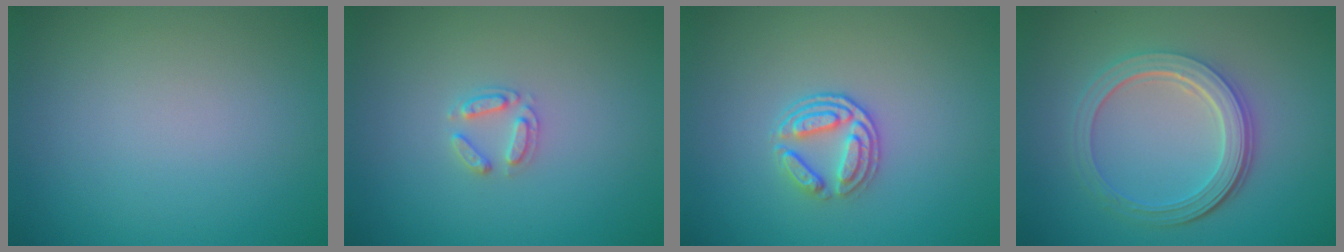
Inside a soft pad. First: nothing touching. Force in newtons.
{"total": 1.7, "press": 1.7, "slide": 0.2}
{"total": 2.6, "press": 2.1, "slide": 1.6}
{"total": 5.1, "press": 3.7, "slide": 3.5}